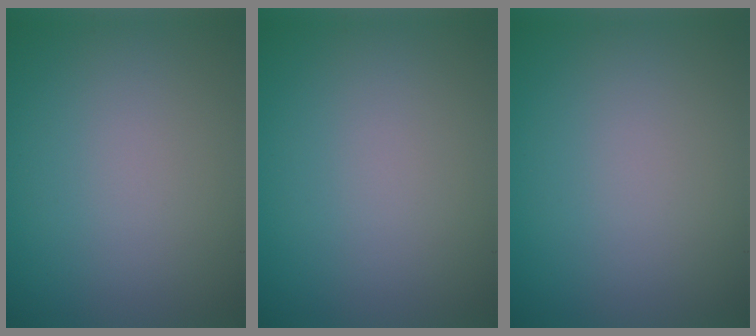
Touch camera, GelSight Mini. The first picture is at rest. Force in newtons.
{"total": 0.0}
{"total": 0.0}